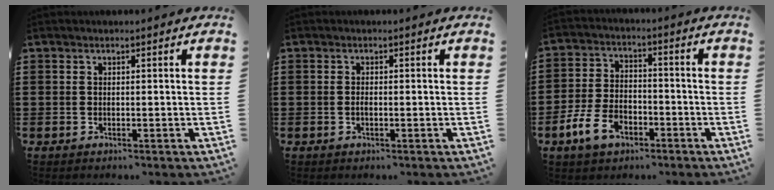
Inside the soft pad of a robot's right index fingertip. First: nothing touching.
{"total": 0.7, "force": [-0.3, 0.2, 0.6], "torque": [-0.013, -0.004, -0.005]}
{"total": 7.1, "force": [-3.9, 4.0, 4.4], "torque": [-0.106, 0.006, -0.079]}